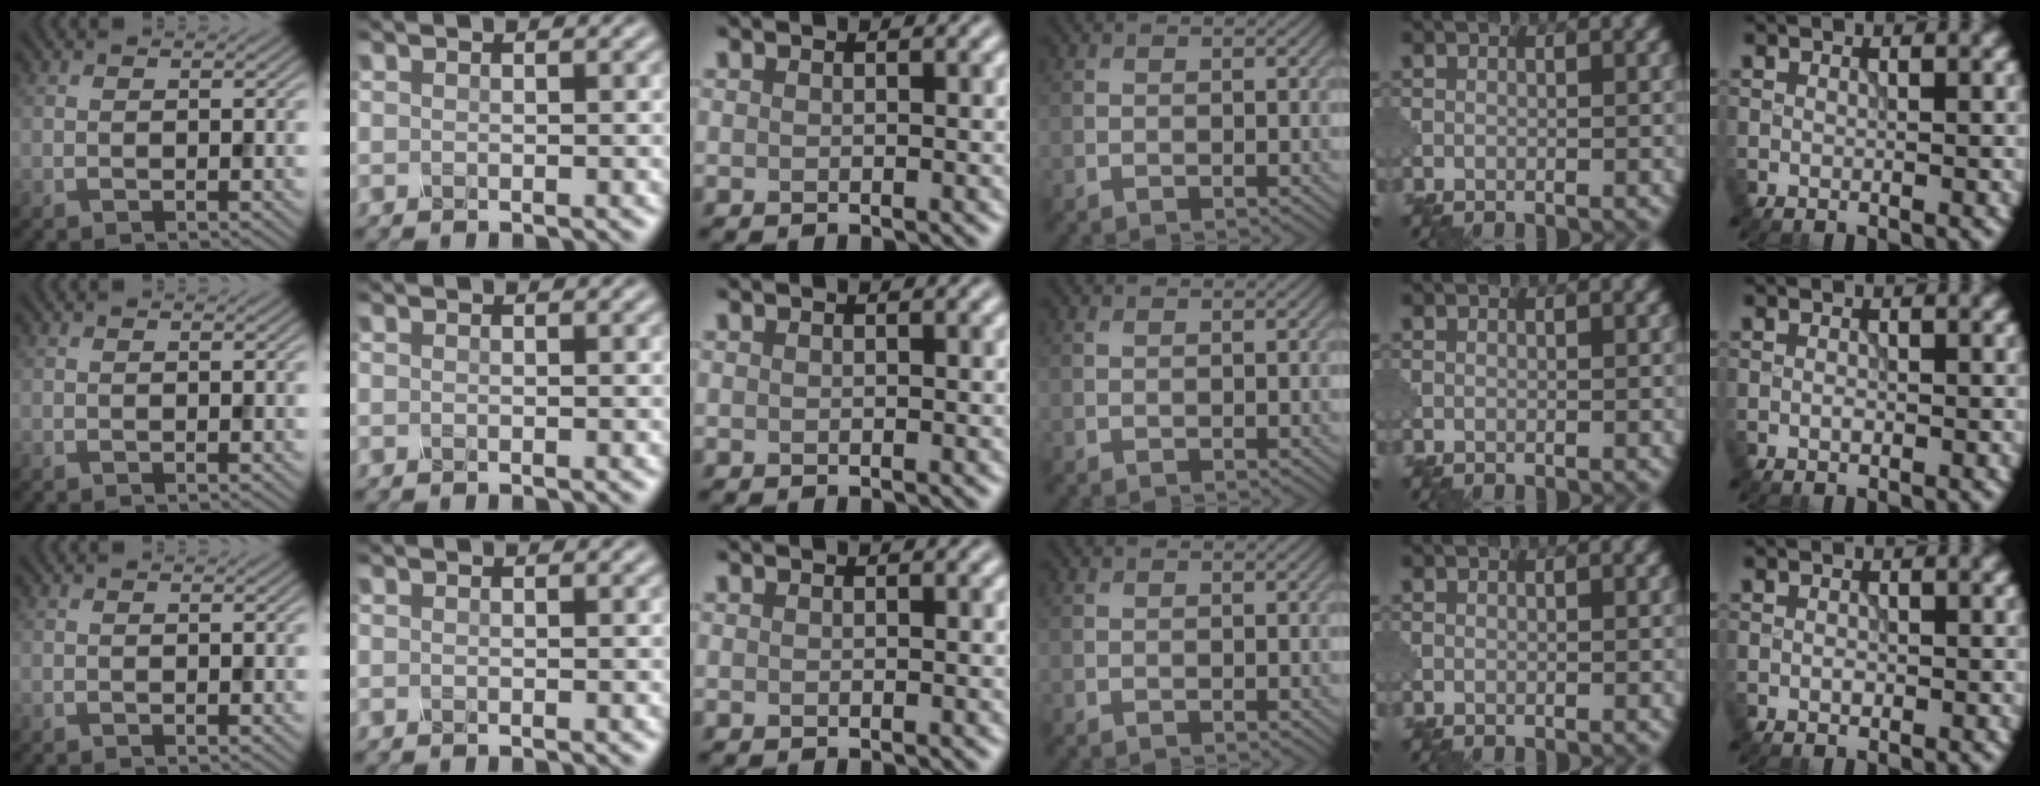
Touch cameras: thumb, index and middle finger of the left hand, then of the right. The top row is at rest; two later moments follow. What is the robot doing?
{"motion": "shake", "object": "sieve"}